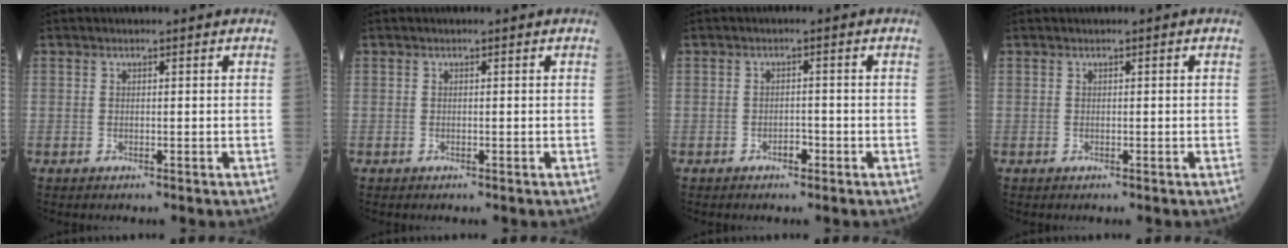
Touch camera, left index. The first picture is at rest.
{"total": 0.0}
{"total": 1.5, "force": [-1.0, 0.7, 0.8], "torque": [-0.012, 0.003, -0.016]}
{"total": 0.0}